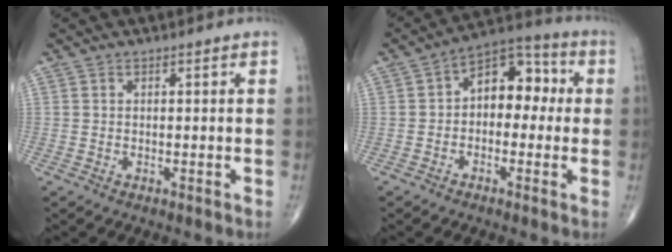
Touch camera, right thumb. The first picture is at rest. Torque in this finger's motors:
{"motor_torque": [-0.08, 0.42, 0.44, -0.27, 0.07]}